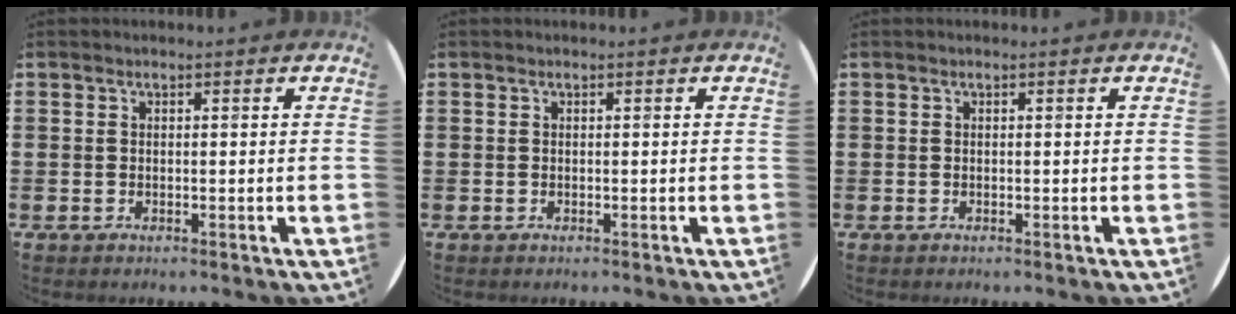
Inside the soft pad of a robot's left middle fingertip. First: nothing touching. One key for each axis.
{"total": 0.0}
{"total": 0.0}